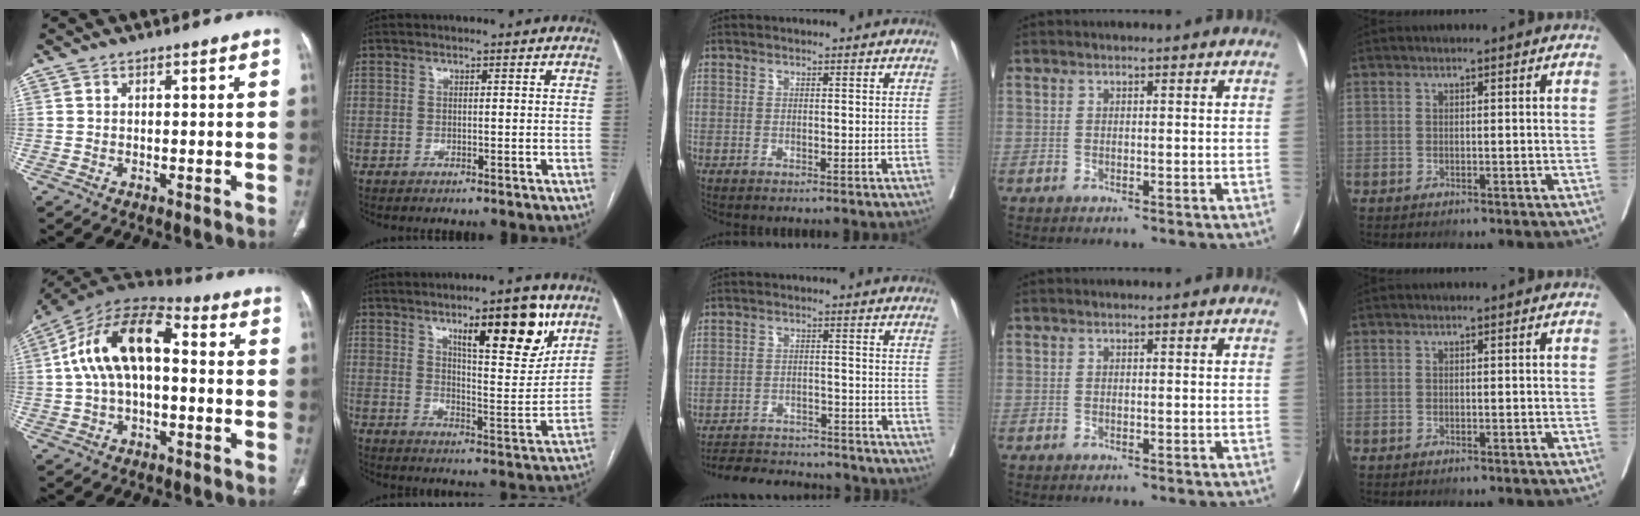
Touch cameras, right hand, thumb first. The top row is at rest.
{"thumb": {"total": 16.3, "force": [1.3, 8.8, 13.6], "torque": [-0.245, 0.047, 0.014]}, "index": {"total": 13.6, "force": [7.8, 2.8, 10.8], "torque": [-0.154, -0.008, 0.118]}, "middle": {"total": 17.6, "force": [-16.4, 3.5, 5.3], "torque": [-0.108, -0.001, -0.220]}}